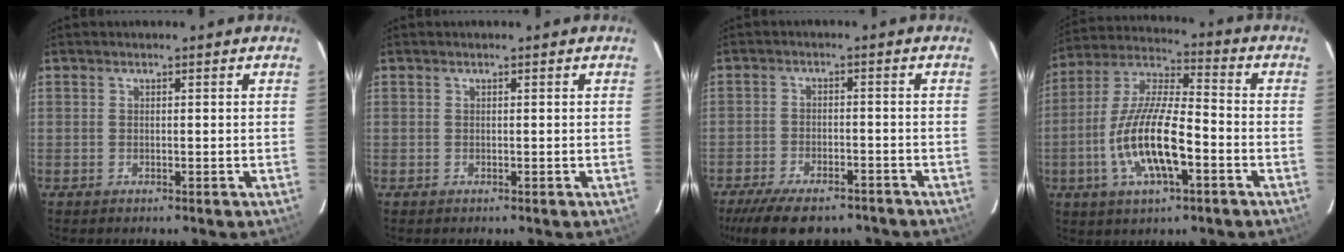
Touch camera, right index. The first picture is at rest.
{"total": 0.0}
{"total": 14.1, "force": [-10.9, 5.5, 7.0], "torque": [-0.157, -0.023, -0.167]}
{"total": 15.8, "force": [-5.1, 4.8, 14.2], "torque": [-0.290, -0.005, -0.097]}